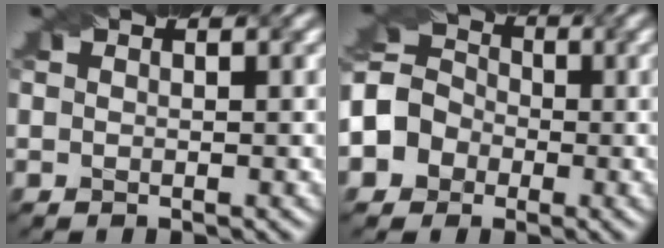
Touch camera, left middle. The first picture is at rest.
{"total": 5.6, "force": [-1.8, 4.7, 2.4], "torque": [-0.048, 0.014, -0.038]}